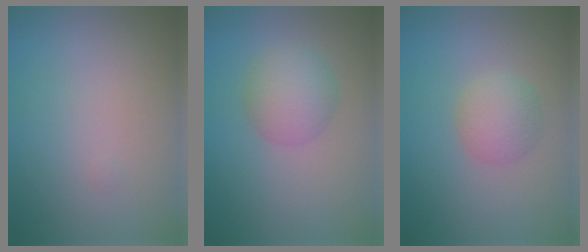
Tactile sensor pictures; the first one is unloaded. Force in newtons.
{"total": 3.7, "press": 3.7, "slide": 0.3}
{"total": 2.7, "press": 2.7, "slide": 0.1}